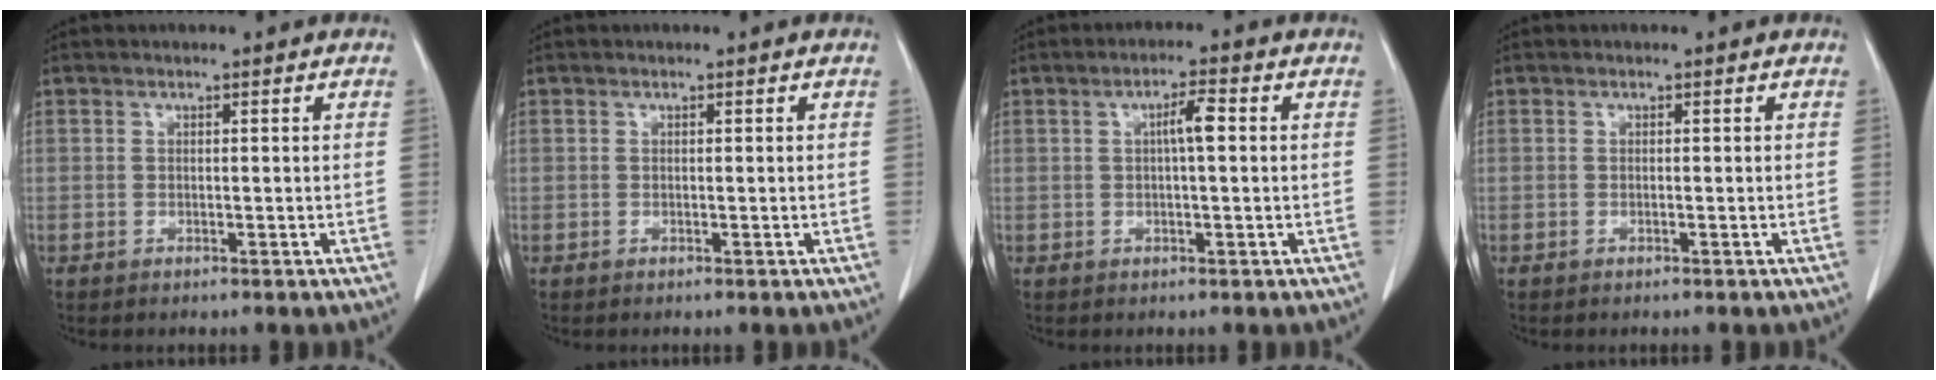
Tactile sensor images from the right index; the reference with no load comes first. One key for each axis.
{"total": 0.0}
{"total": 3.3, "fx": 0.5, "fy": 0.4, "fz": 3.3, "tx": -0.058, "ty": 0.007, "tz": 0.007}
{"total": 0.0}